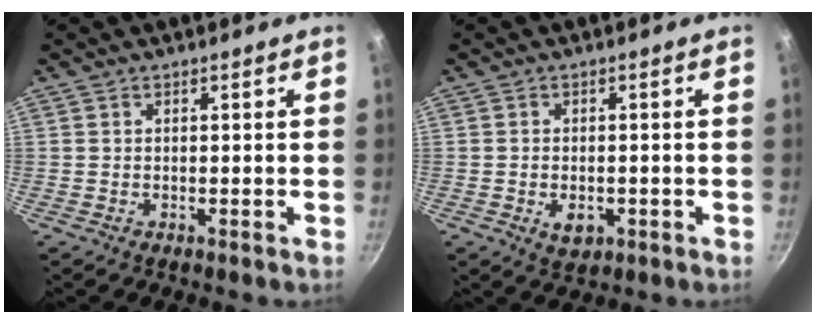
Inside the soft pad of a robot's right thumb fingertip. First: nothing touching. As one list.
[{"total": 4.0, "force": [-1.2, 2.6, 2.7], "torque": [-0.037, 0.003, -0.011]}]